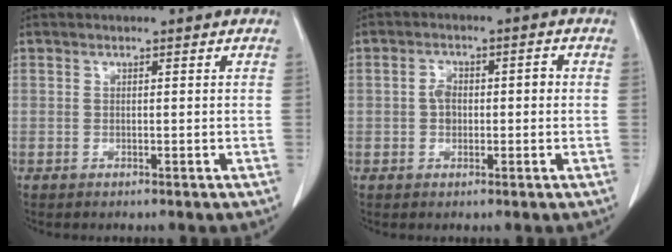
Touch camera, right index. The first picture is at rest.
{"total": 3.6, "force": [-0.2, 2.3, 2.8], "torque": [-0.049, 0.018, -0.005]}